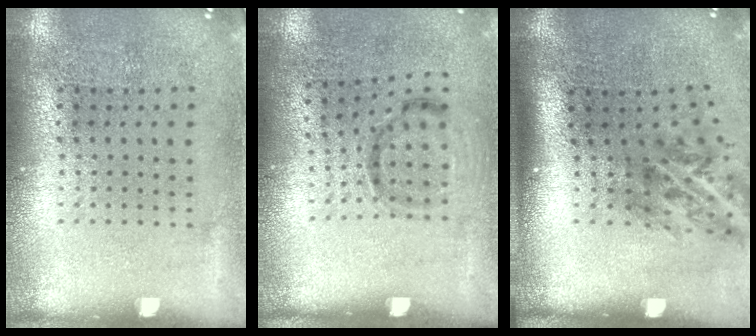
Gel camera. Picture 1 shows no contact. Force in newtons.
{"total": 1.0, "press": 0.6, "slide": 0.8}
{"total": 2.0, "press": 1.2, "slide": 1.6}